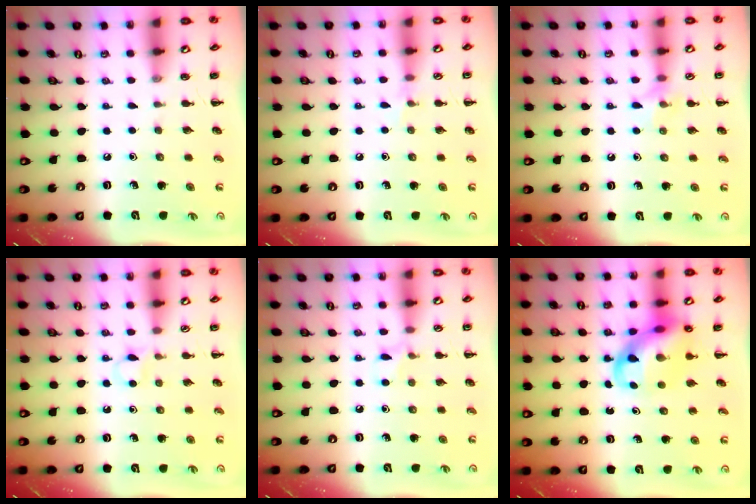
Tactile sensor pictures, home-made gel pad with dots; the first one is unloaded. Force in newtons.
{"total": 3.8, "press": 3.6, "slide": 1.4}
{"total": 7.3, "press": 7.1, "slide": 1.6}
{"total": 3.6, "press": 3.4, "slide": 1.3}
{"total": 6.1, "press": 5.7, "slide": 2.1}
{"total": 11.7, "press": 11.4, "slide": 2.9}